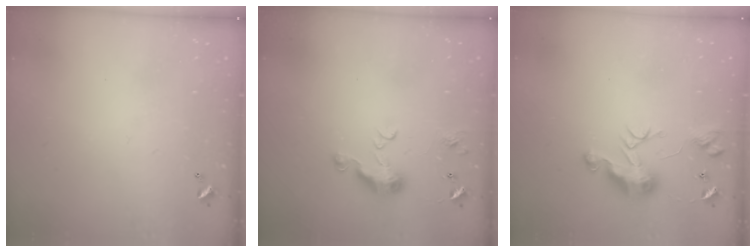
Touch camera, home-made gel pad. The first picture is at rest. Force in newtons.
{"total": 6.6, "press": 6.5, "slide": 1.0}
{"total": 10.0, "press": 9.9, "slide": 1.6}